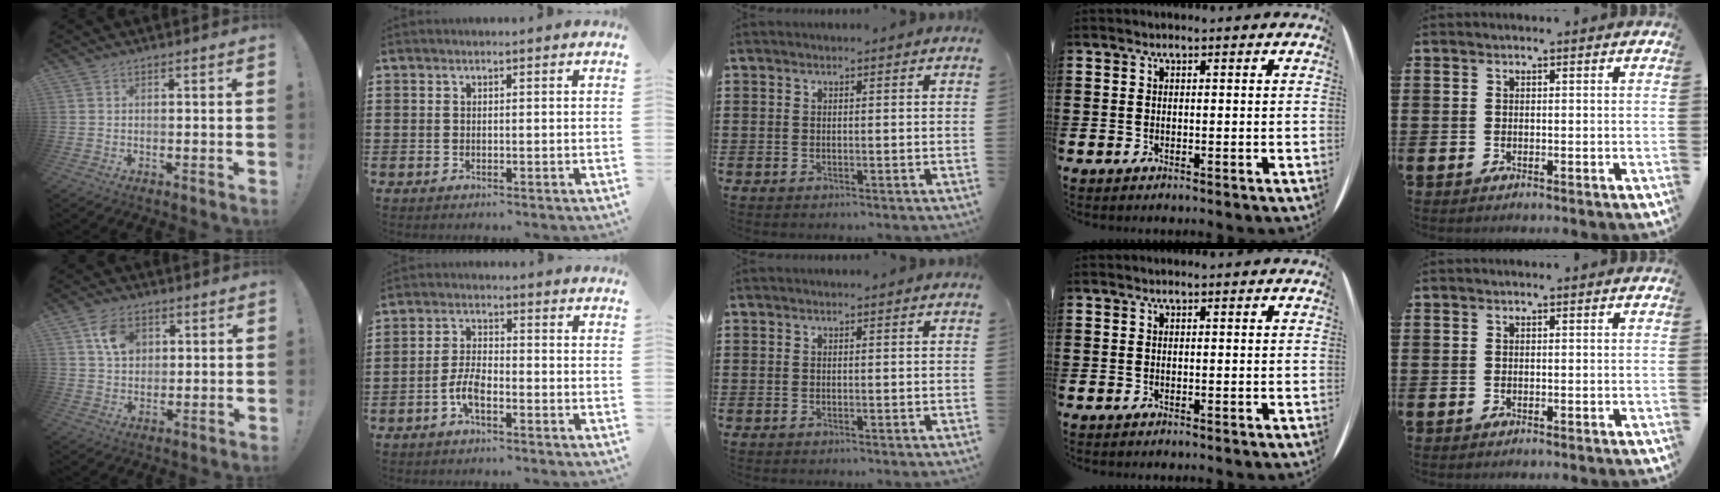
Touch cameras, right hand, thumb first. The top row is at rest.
{"thumb": {"total": 8.8, "force": [3.6, 6.7, 4.3], "torque": [-0.060, -0.005, 0.068]}, "index": {"total": 4.8, "force": [-2.4, 1.6, 3.8], "torque": [-0.100, -0.005, -0.054]}}